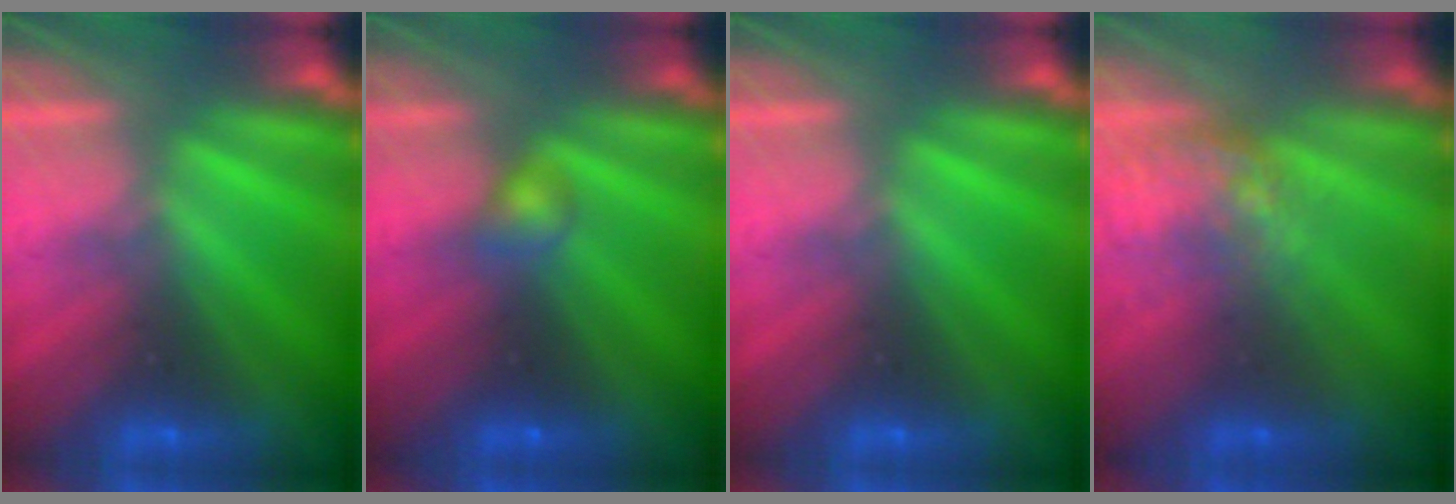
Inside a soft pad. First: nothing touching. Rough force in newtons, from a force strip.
{"total": 2.2}
{"total": 0.0}
{"total": 4.5}